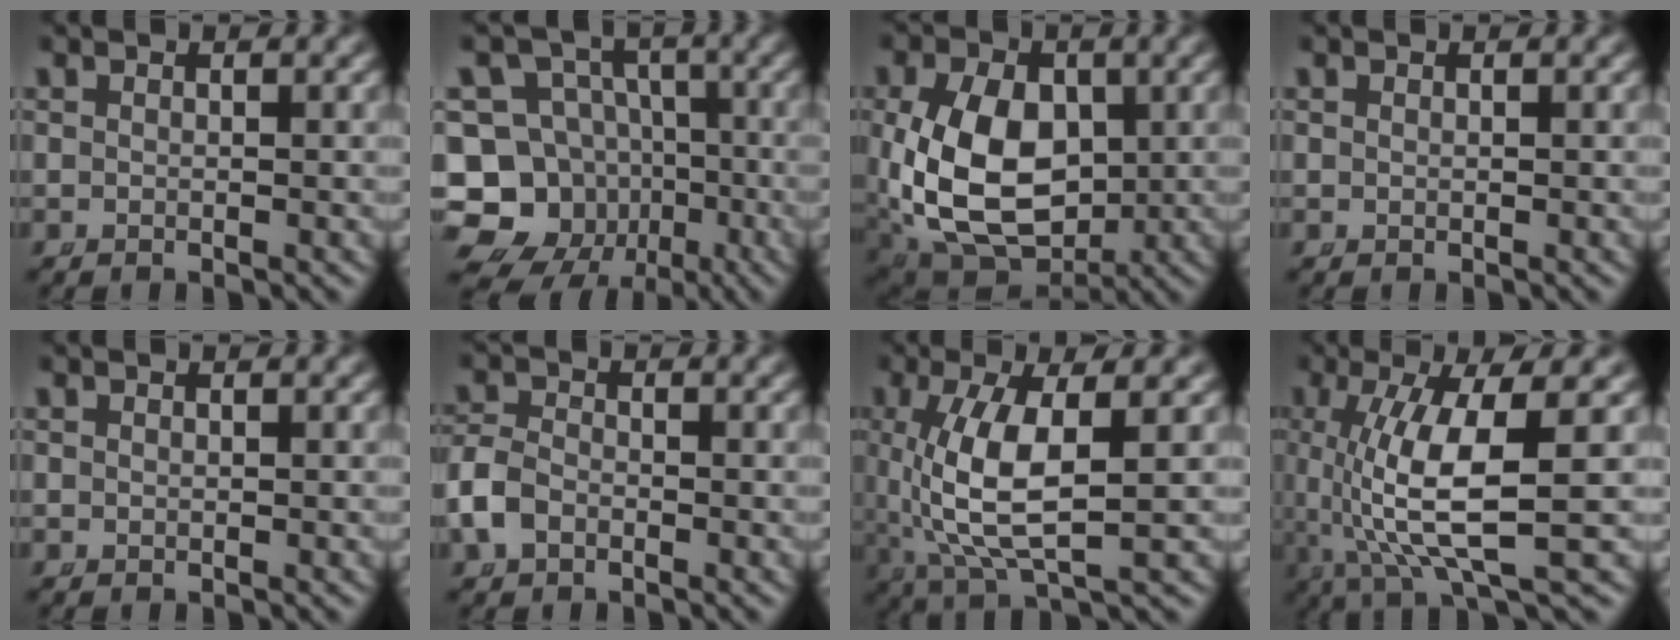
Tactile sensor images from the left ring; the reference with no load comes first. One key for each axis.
{"total": 18.4, "fx": -5.5, "fy": 16.3, "fz": 6.5, "tx": -0.165, "ty": -0.091, "tz": -0.080}
{"total": 10.6, "fx": -0.9, "fy": 7.6, "fz": 7.3, "tx": -0.163, "ty": -0.055, "tz": 0.015}
{"total": 0.0}
{"total": 0.0}
{"total": 3.0, "fx": -1.2, "fy": 2.3, "fz": 1.5, "tx": -0.052, "ty": -0.013, "tz": -0.015}
{"total": 7.2, "fx": 0.6, "fy": 2.6, "fz": 6.7, "tx": -0.142, "ty": -0.012, "tz": 0.025}
{"total": 8.4, "fx": 0.0, "fy": 2.5, "fz": 8.0, "tx": -0.160, "ty": -0.020, "tz": 0.014}